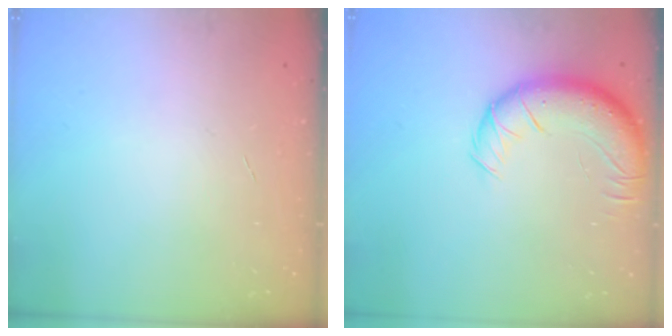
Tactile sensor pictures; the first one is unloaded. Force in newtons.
{"total": 13.9, "press": 13.5, "slide": 3.3}